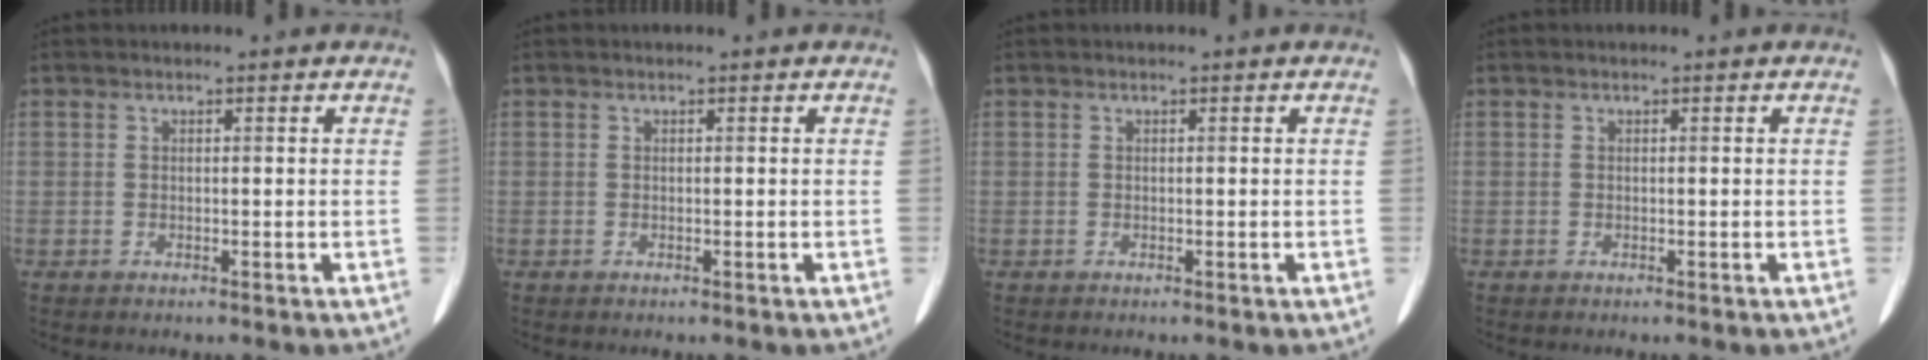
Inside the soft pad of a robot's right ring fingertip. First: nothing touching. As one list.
[{"total": 0.0}, {"total": 0.0}, {"total": 0.0}]